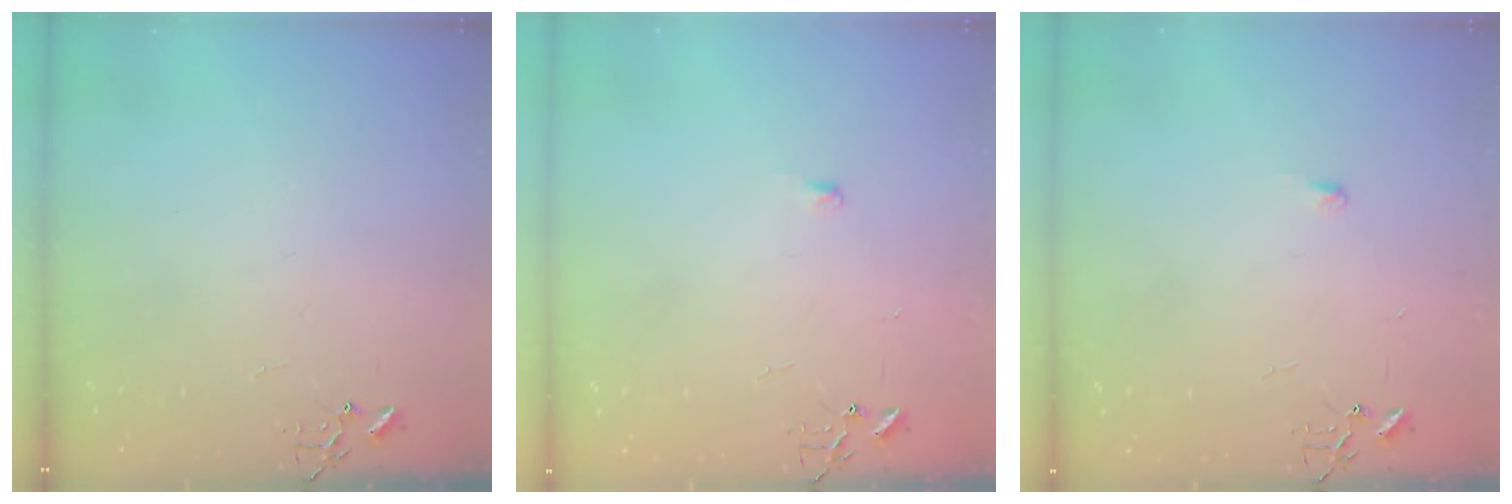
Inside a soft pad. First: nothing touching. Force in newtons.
{"total": 4.1, "press": 4.0, "slide": 0.5}
{"total": 4.1, "press": 4.0, "slide": 0.5}